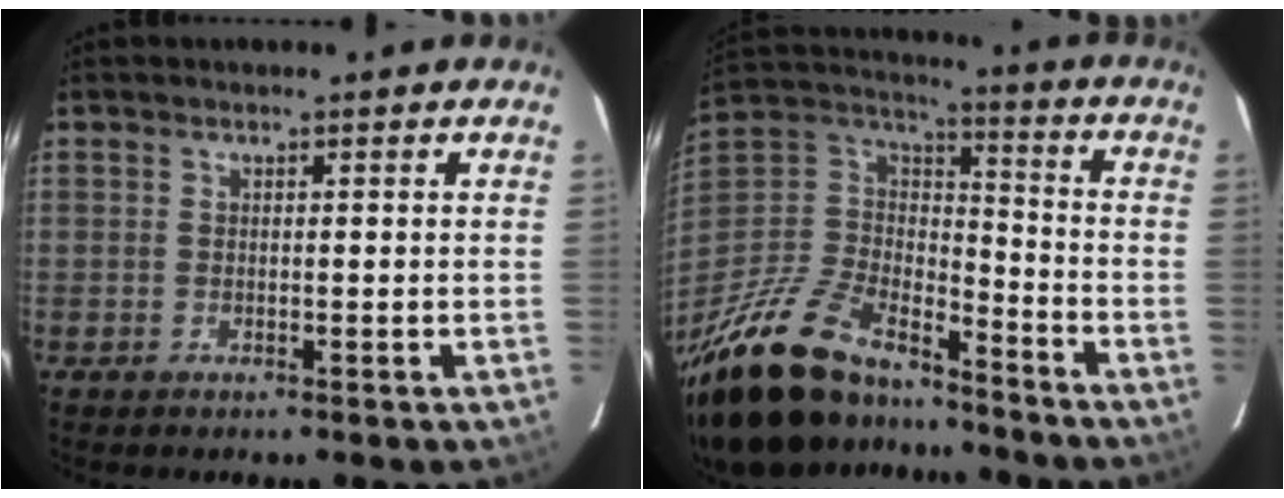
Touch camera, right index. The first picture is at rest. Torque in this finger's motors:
{"motor_torque": [0.58, -0.64, 0.78, 0.21]}